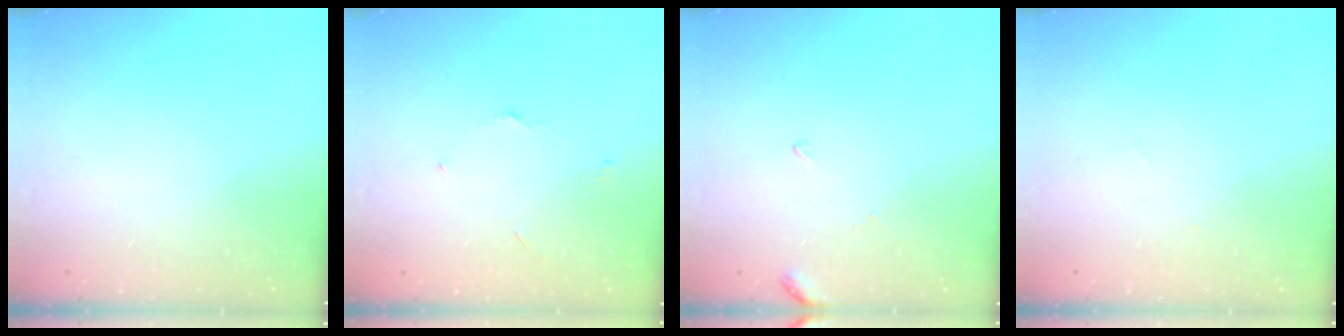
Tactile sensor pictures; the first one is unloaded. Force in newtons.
{"total": 3.0, "press": 2.9, "slide": 0.4}
{"total": 5.4, "press": 5.4, "slide": 0.5}
{"total": 3.2, "press": 3.2, "slide": 0.4}